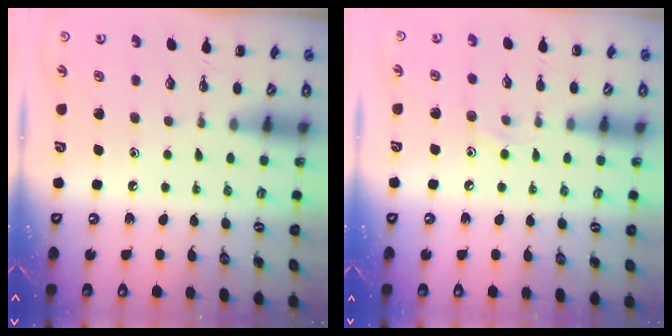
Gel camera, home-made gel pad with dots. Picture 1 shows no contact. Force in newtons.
{"total": 6.1, "press": 5.8, "slide": 1.8}